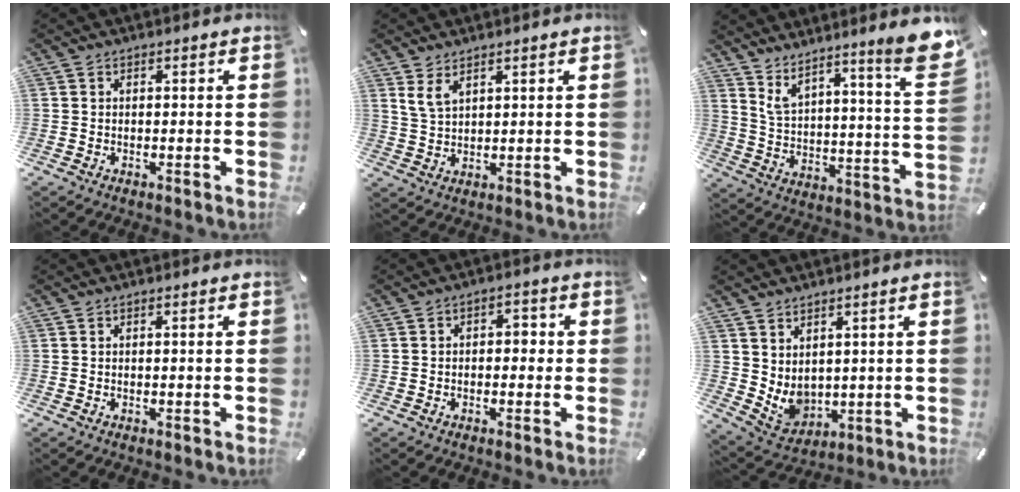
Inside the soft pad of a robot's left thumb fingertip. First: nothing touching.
{"total": 4.4, "force": [2.8, 2.1, 2.6], "torque": [-0.056, -0.002, 0.053]}
{"total": 12.3, "force": [9.6, 2.0, 7.4], "torque": [-0.142, -0.081, 0.160]}
{"total": 0.6, "force": [0.1, -0.1, 0.6], "torque": [-0.008, -0.002, 0.001]}
{"total": 2.7, "force": [-0.9, 1.7, 1.9], "torque": [-0.028, 0.010, -0.023]}
{"total": 6.2, "force": [3.5, 4.9, 1.4], "torque": [-0.050, -0.034, 0.072]}